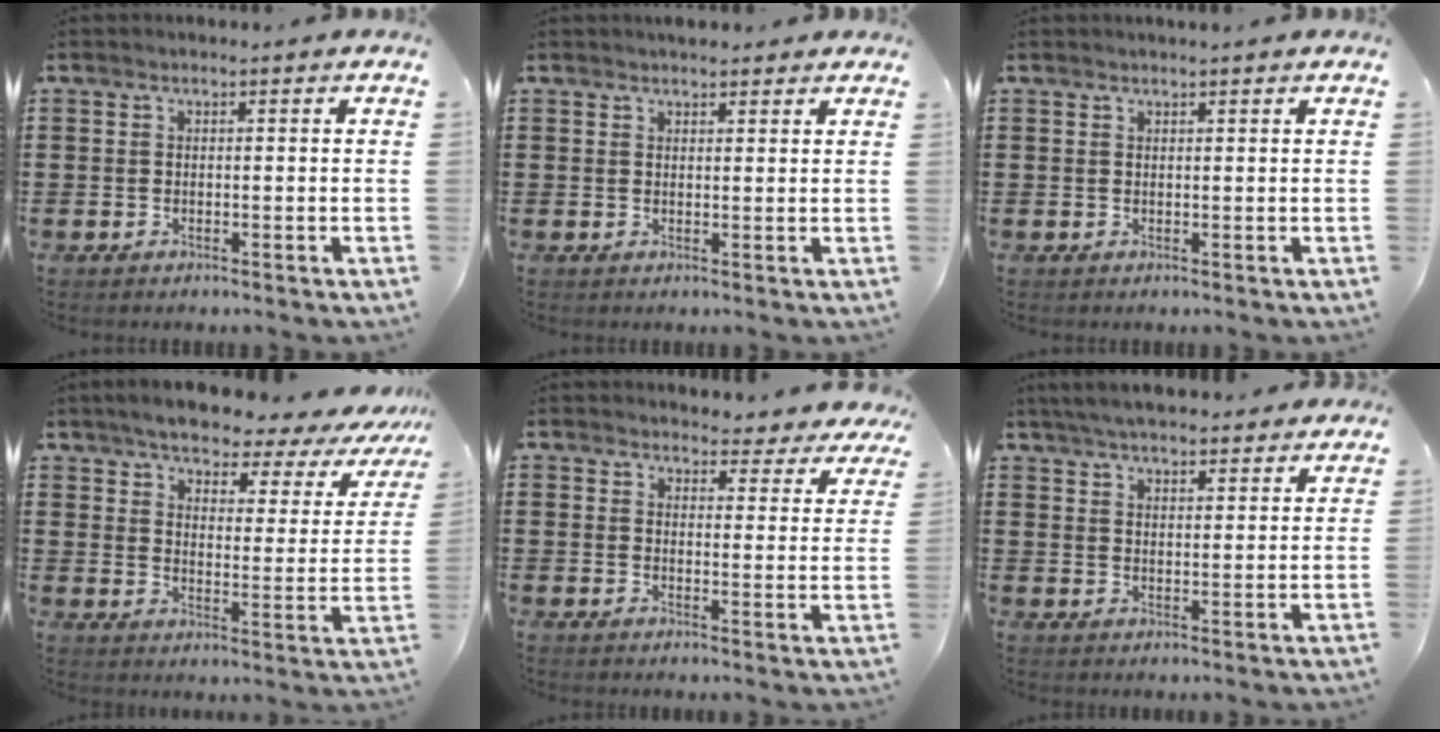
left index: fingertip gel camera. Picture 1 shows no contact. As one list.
[{"total": 1.9, "force": [1.8, 0.5, 0.5], "torque": [-0.013, 0.006, 0.034]}, {"total": 0.8, "force": [0.7, -0.1, 0.3], "torque": [-0.007, -0.002, 0.015]}, {"total": 5.0, "force": [4.5, 1.0, 1.9], "torque": [-0.055, -0.034, 0.071]}, {"total": 3.9, "force": [3.8, 0.6, 0.6], "torque": [-0.020, -0.020, 0.066]}, {"total": 5.1, "force": [4.9, 0.4, 1.3], "torque": [-0.041, -0.014, 0.090]}]